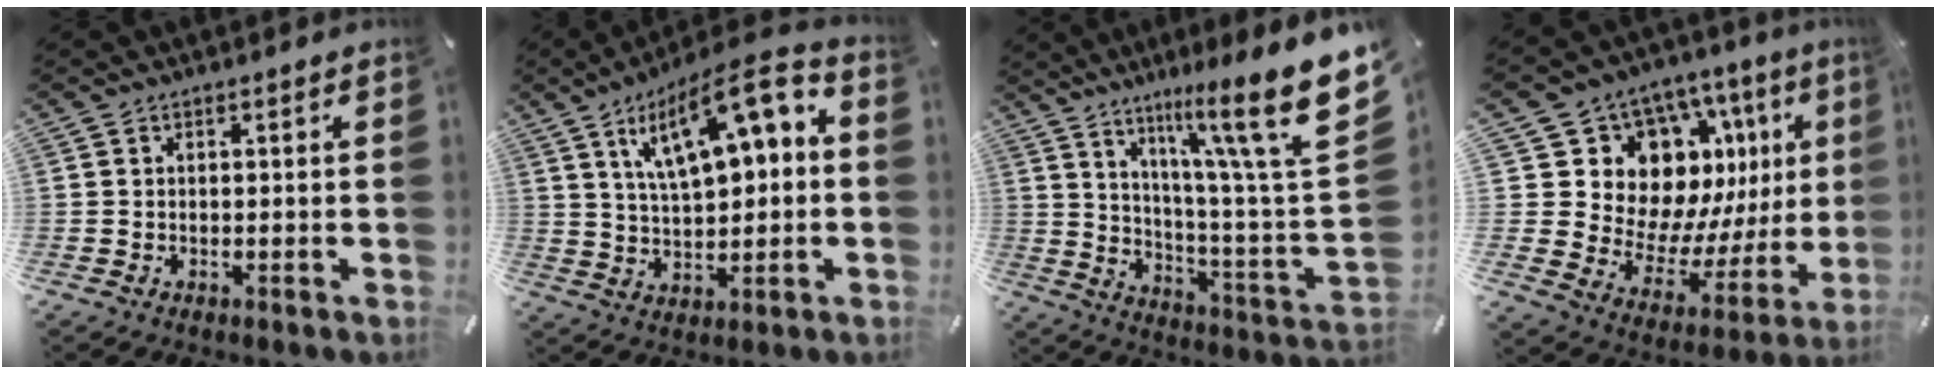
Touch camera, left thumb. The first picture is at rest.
{"total": 15.4, "force": [7.3, 6.7, 11.7], "torque": [-0.188, -0.031, 0.124]}
{"total": 22.7, "force": [12.5, 3.5, 18.6], "torque": [-0.281, -0.088, 0.192]}
{"total": 15.2, "force": [8.1, 11.5, 5.9], "torque": [-0.071, -0.097, 0.165]}